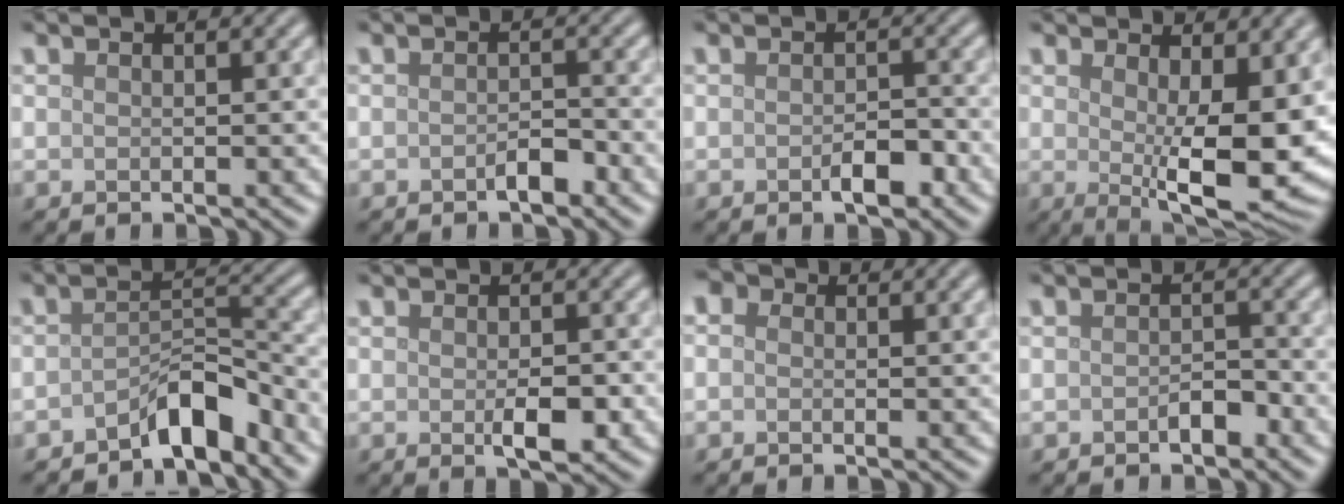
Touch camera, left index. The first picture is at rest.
{"total": 1.4, "force": [-0.9, 0.6, 0.9], "torque": [-0.015, 0.000, -0.016]}
{"total": 2.2, "force": [-1.0, 1.0, 1.6], "torque": [-0.023, -0.001, -0.016]}
{"total": 8.8, "force": [0.3, 2.8, 8.4], "torque": [-0.121, -0.021, 0.011]}
{"total": 4.0, "force": [-3.0, 1.1, 2.3], "torque": [-0.030, 0.020, -0.055]}
{"total": 2.6, "force": [-0.7, 1.0, 2.3], "torque": [-0.034, -0.005, -0.007]}
{"total": 2.9, "force": [0.9, 2.1, 1.7], "torque": [-0.012, 0.012, -0.018]}
{"total": 1.6, "force": [-0.9, 0.8, 1.0], "torque": [-0.017, -0.001, -0.016]}